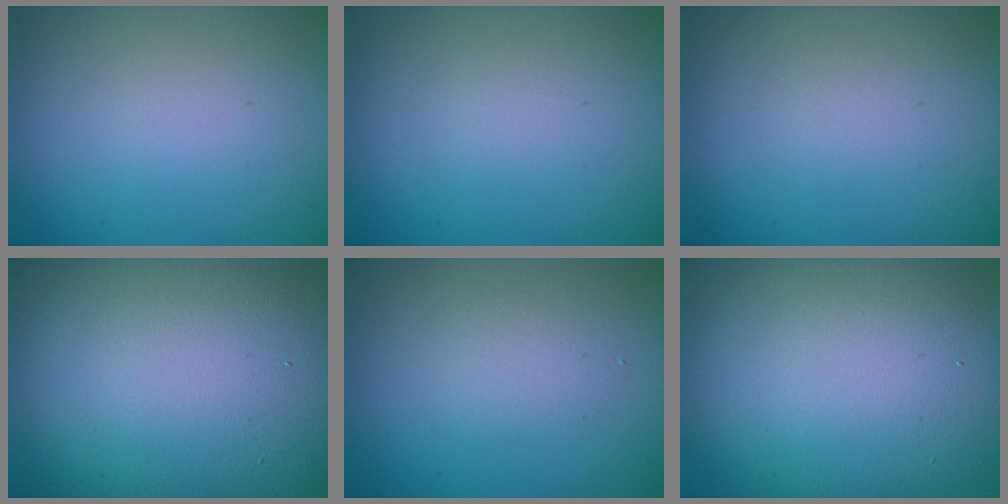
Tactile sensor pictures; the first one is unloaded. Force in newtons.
{"total": 0.0}
{"total": 0.0}
{"total": 20.2, "press": 20.2, "slide": 1.0}
{"total": 1.9, "press": 1.9, "slide": 0.0}
{"total": 13.8, "press": 13.8, "slide": 0.7}